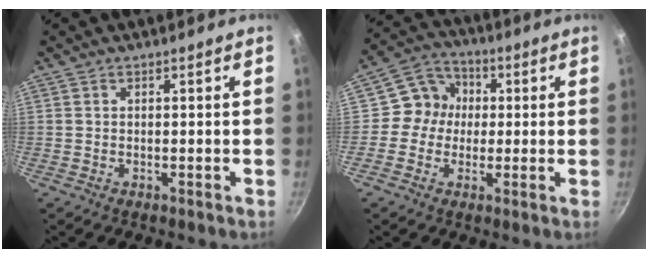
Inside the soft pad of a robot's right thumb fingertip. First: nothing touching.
{"total": 8.2, "force": [0.3, 7.7, 2.8], "torque": [-0.006, 0.022, -0.015]}